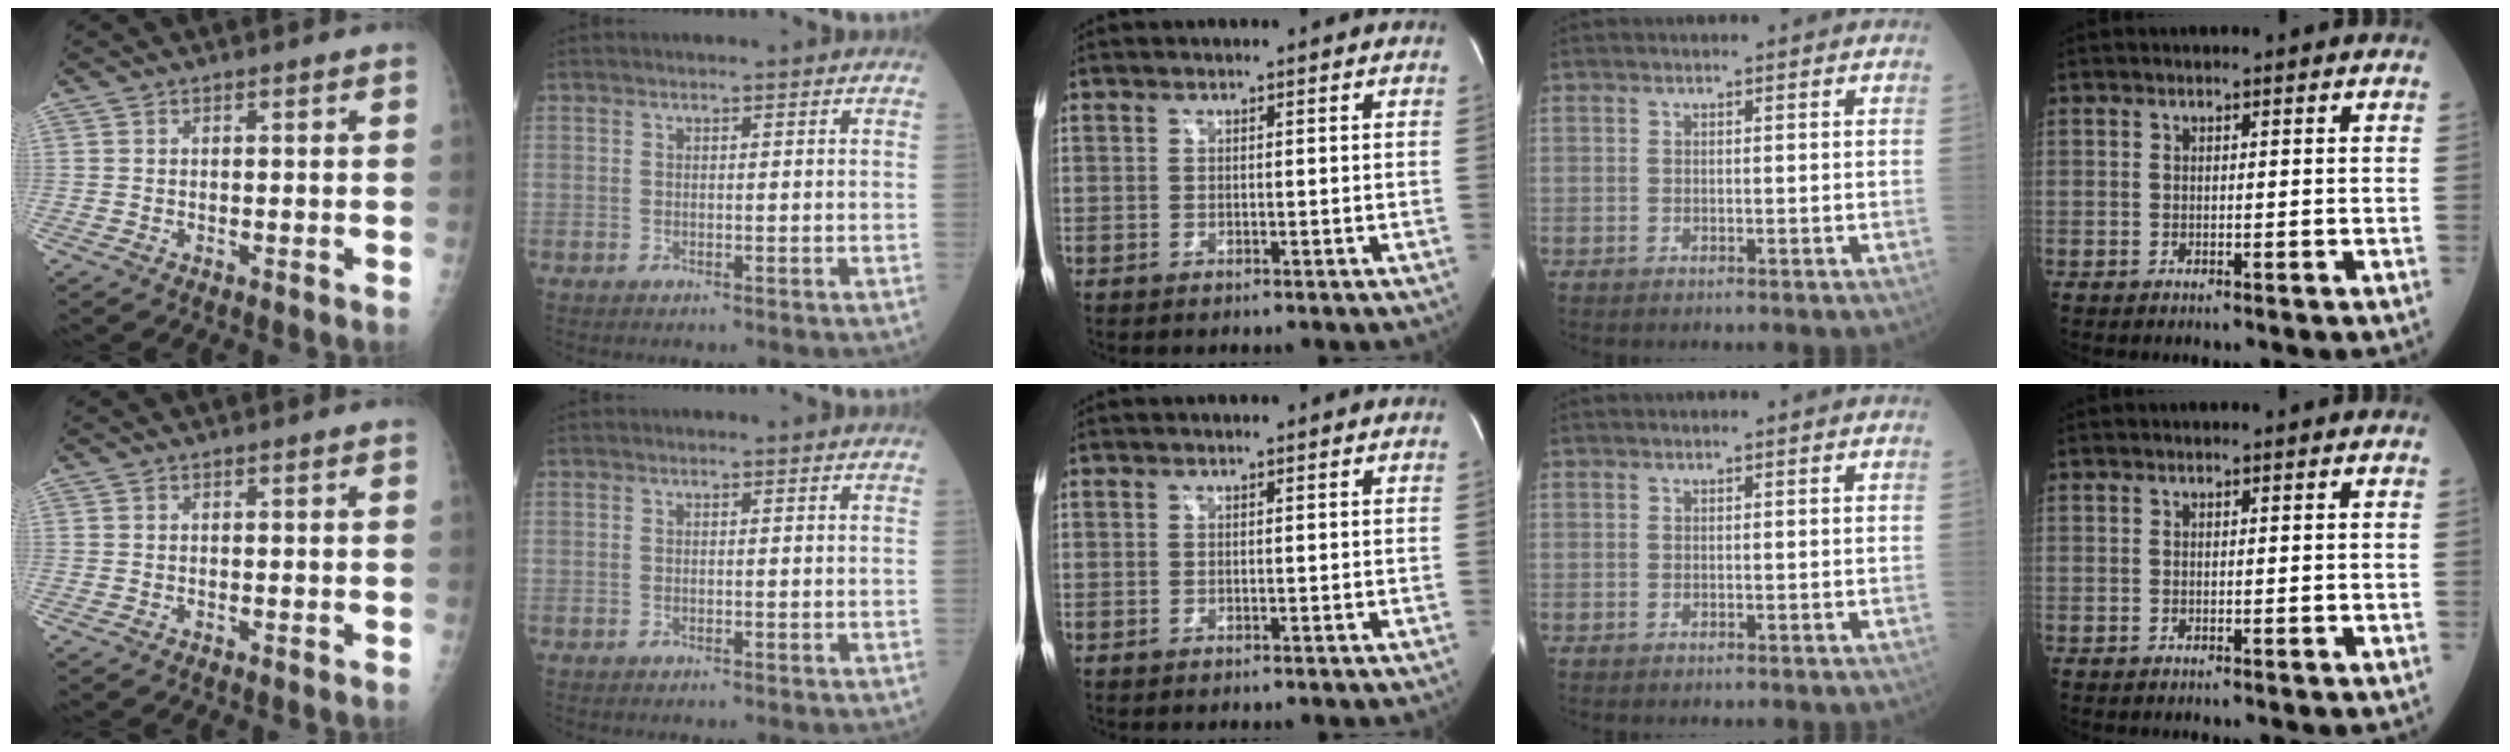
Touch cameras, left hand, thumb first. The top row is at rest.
{}